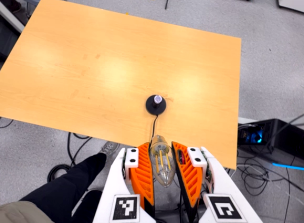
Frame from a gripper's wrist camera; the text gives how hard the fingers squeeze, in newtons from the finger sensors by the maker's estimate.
{"total": 17.7, "left": 18.2, "right": 17.1}